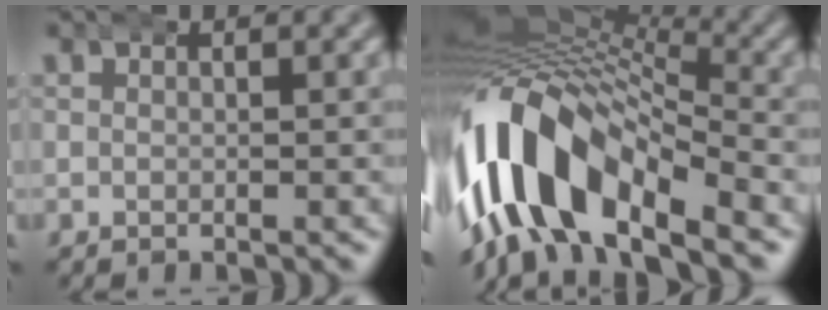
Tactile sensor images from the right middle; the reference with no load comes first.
{"total": 15.1, "force": [-2.1, 9.4, 11.7], "torque": [-0.246, -0.015, -0.025]}